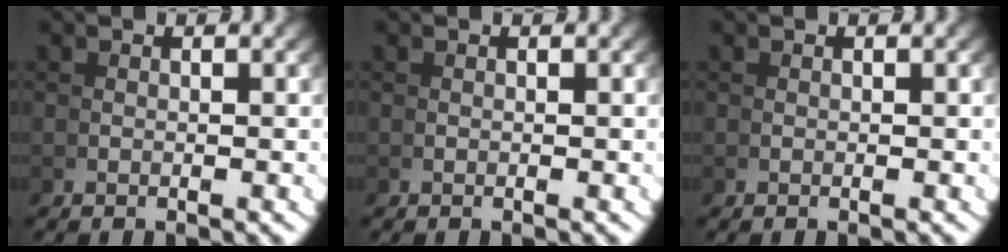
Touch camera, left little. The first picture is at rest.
{"total": 0.0}
{"total": 0.0}